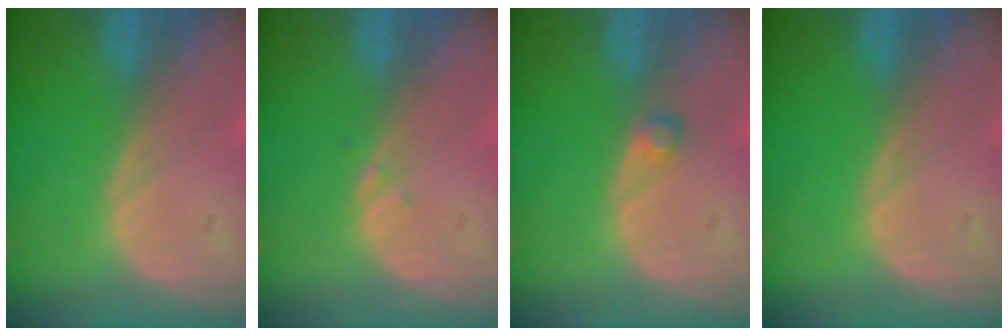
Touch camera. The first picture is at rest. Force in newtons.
{"total": 0.7, "press": 0.6, "slide": 0.3}
{"total": 1.3, "press": 1.2, "slide": 0.3}
{"total": 0.0}